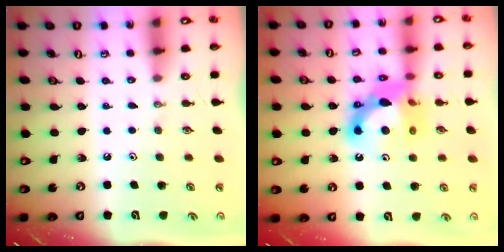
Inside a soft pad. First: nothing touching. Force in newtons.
{"total": 14.1, "press": 14.1, "slide": 1.1}